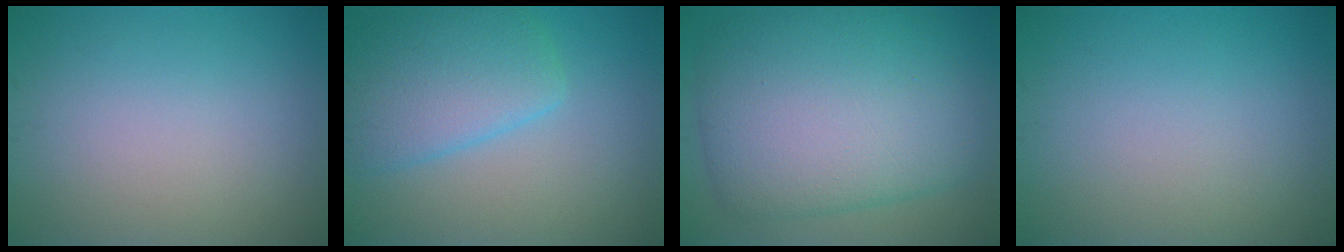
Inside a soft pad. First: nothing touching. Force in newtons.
{"total": 5.5, "press": 5.5, "slide": 0.3}
{"total": 12.2, "press": 12.1, "slide": 0.7}
{"total": 0.0}